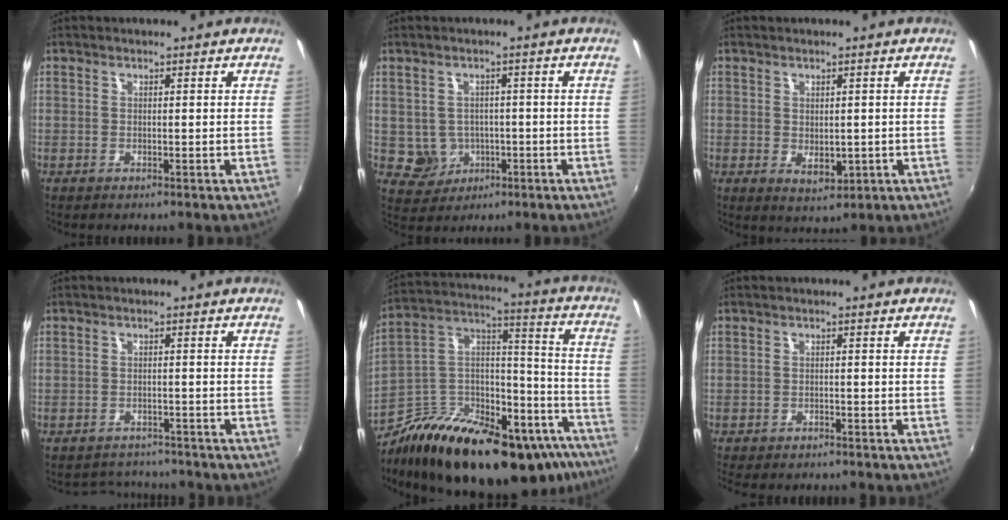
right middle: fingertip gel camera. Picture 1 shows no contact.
{"total": 5.4, "force": [-1.0, 5.2, 1.2], "torque": [-0.036, 0.007, 0.002]}
{"total": 3.2, "force": [0.6, 2.1, 2.3], "torque": [-0.032, -0.007, 0.014]}
{"total": 4.2, "force": [-3.9, 1.4, -0.1], "torque": [-0.007, 0.006, -0.060]}
{"total": 30.4, "force": [-20.6, 13.6, 17.8], "torque": [-0.263, 0.041, -0.290]}
{"total": 2.8, "force": [-2.5, 0.9, 1.0], "torque": [-0.031, -0.017, -0.040]}